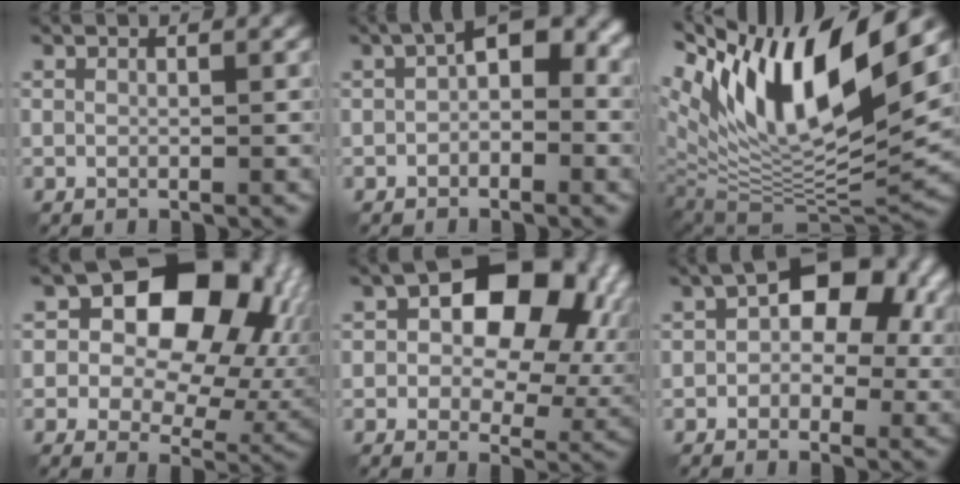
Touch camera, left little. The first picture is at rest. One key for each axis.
{"total": 5.1, "fx": 0.8, "fy": 2.7, "fz": 4.2, "tx": -0.061, "ty": 0.015, "tz": 0.000}
{"total": 15.3, "fx": 6.0, "fy": 5.7, "fz": 12.9, "tx": -0.244, "ty": 0.007, "tz": 0.099}
{"total": 13.7, "fx": 3.3, "fy": 9.6, "fz": 9.2, "tx": -0.099, "ty": 0.013, "tz": 0.040}
{"total": 12.7, "fx": 2.8, "fy": 8.0, "fz": 9.5, "tx": -0.118, "ty": 0.001, "tz": 0.039}
{"total": 9.0, "fx": 2.2, "fy": 5.9, "fz": 6.5, "tx": -0.074, "ty": 0.008, "tz": 0.018}